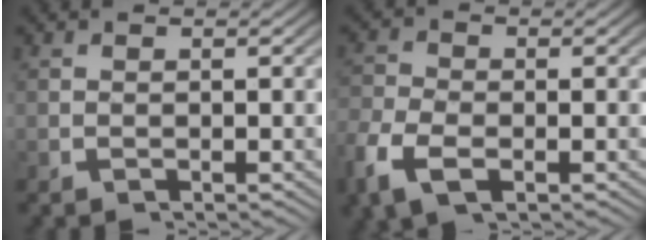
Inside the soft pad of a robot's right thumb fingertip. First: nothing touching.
{"total": 3.6, "force": [-1.7, 2.2, 2.4], "torque": [-0.062, -0.011, -0.028]}